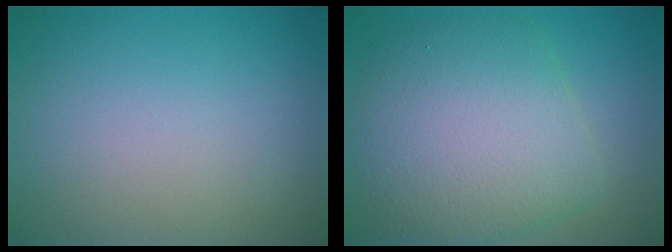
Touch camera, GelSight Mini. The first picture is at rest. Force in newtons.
{"total": 8.1, "press": 8.1, "slide": 0.4}